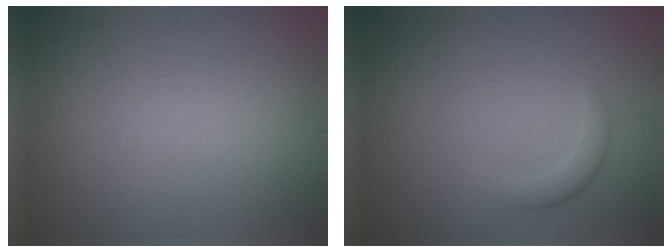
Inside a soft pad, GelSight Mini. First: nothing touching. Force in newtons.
{"total": 1.5, "press": 1.5, "slide": 0.1}